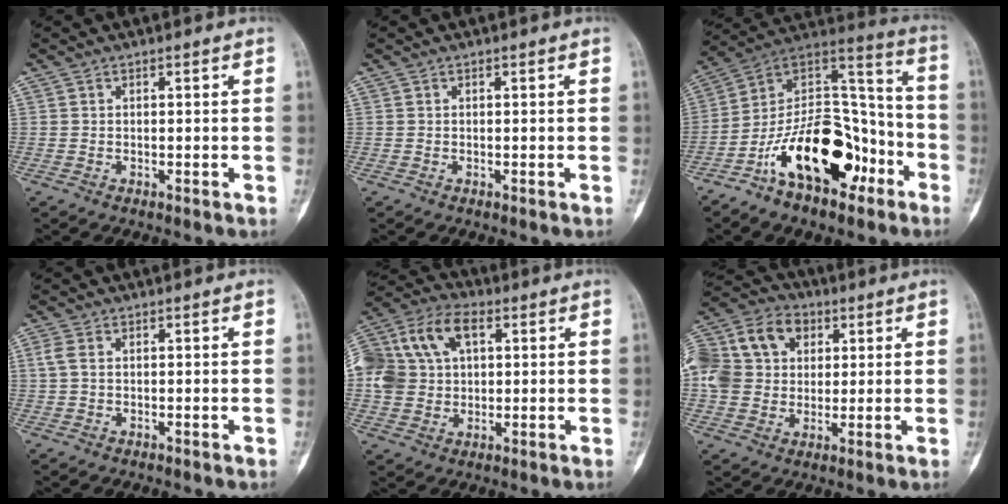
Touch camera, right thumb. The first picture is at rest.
{"total": 0.0}
{"total": 22.1, "force": [-10.1, 11.8, 15.7], "torque": [-0.223, 0.098, -0.169]}
{"total": 2.3, "force": [0.3, 1.4, 1.8], "torque": [-0.050, 0.007, 0.007]}
{"total": 16.6, "force": [4.3, 11.5, 11.2], "torque": [-0.225, 0.025, 0.075]}
{"total": 18.8, "force": [4.4, 14.9, 10.6], "torque": [-0.216, 0.034, 0.077]}